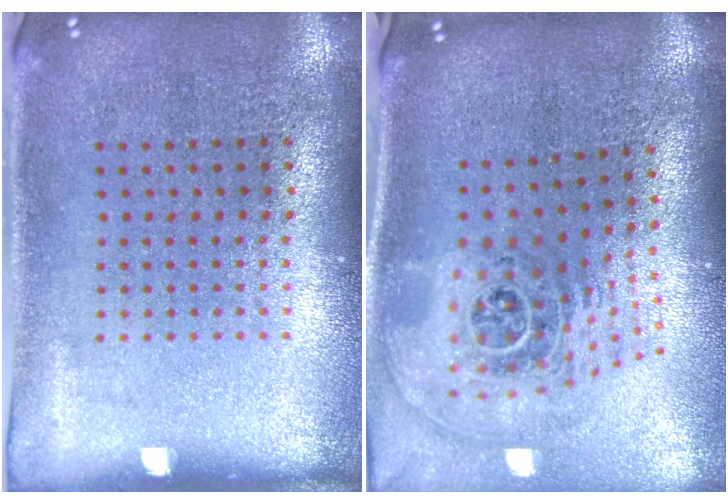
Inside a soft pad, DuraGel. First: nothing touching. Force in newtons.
{"total": 2.7, "press": 1.9, "slide": 1.9}